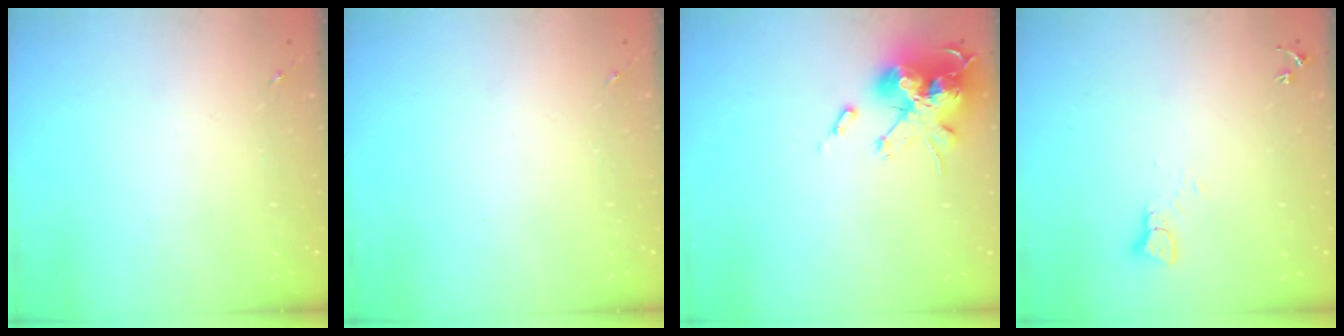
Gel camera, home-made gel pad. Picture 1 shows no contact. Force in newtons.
{"total": 0.0}
{"total": 19.6, "press": 19.6, "slide": 0.1}
{"total": 2.2, "press": 2.2, "slide": 0.2}